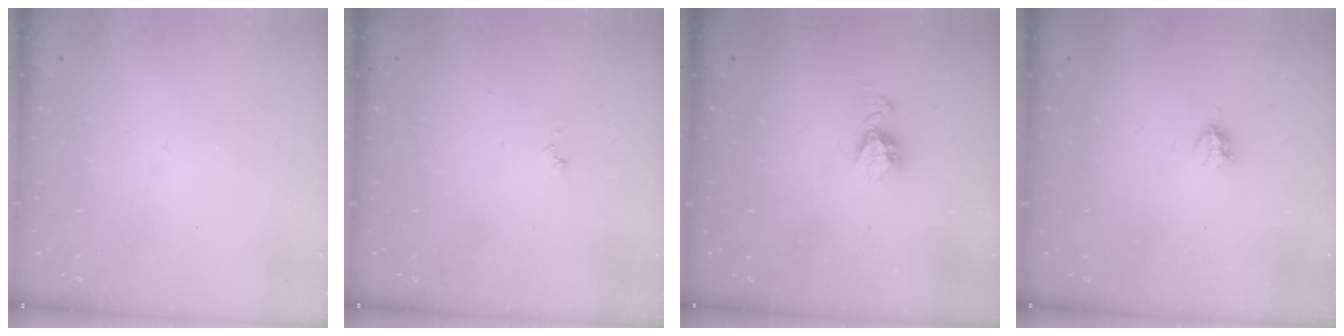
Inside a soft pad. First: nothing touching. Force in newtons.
{"total": 3.8, "press": 3.8, "slide": 0.4}
{"total": 5.0, "press": 4.9, "slide": 0.6}
{"total": 2.9, "press": 2.9, "slide": 0.5}